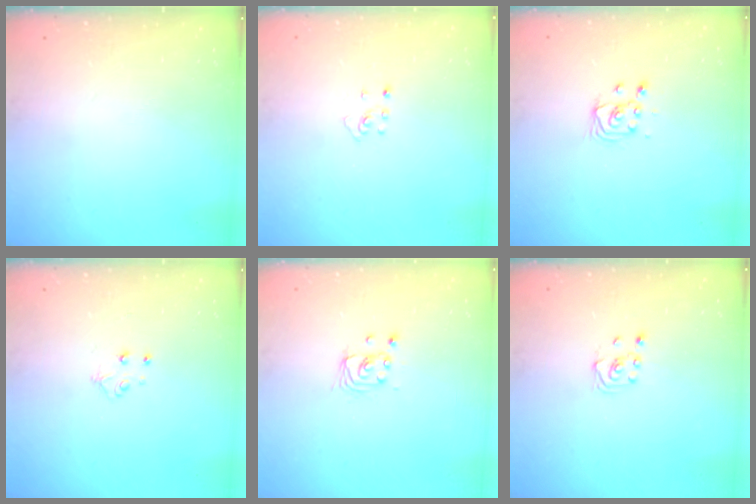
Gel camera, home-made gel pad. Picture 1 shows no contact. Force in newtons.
{"total": 2.7, "press": 2.6, "slide": 0.6}
{"total": 3.8, "press": 3.7, "slide": 0.4}
{"total": 4.8, "press": 4.8, "slide": 0.5}
{"total": 2.4, "press": 2.4, "slide": 0.2}
{"total": 1.9, "press": 1.8, "slide": 0.6}